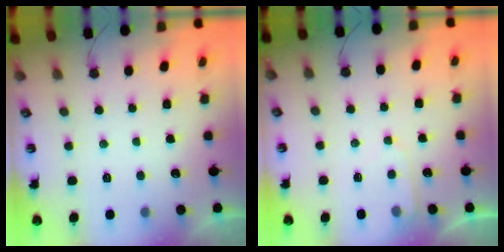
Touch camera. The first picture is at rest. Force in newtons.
{"total": 4.1, "press": 4.1, "slide": 0.6}